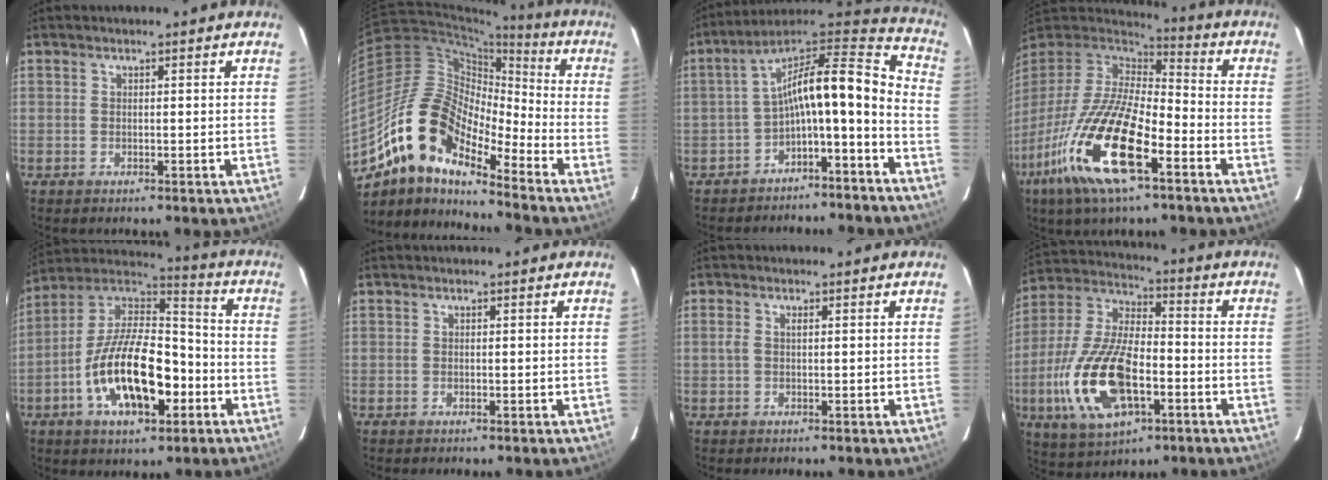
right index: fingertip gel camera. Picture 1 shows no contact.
{"total": 15.9, "force": [-11.4, 5.6, 9.6], "torque": [-0.160, 0.004, -0.231]}
{"total": 16.2, "force": [-6.4, 4.5, 14.1], "torque": [-0.245, 0.037, -0.111]}
{"total": 22.7, "force": [-11.5, 7.1, 18.3], "torque": [-0.373, -0.052, -0.224]}
{"total": 19.7, "force": [-6.7, 9.2, 16.1], "torque": [-0.306, 0.004, -0.115]}
{"total": 0.0}
{"total": 1.4, "force": [0.2, 0.6, 1.2], "torque": [-0.028, 0.002, 0.003]}
{"total": 19.9, "force": [-6.3, 9.2, 16.5], "torque": [-0.359, -0.011, -0.111]}